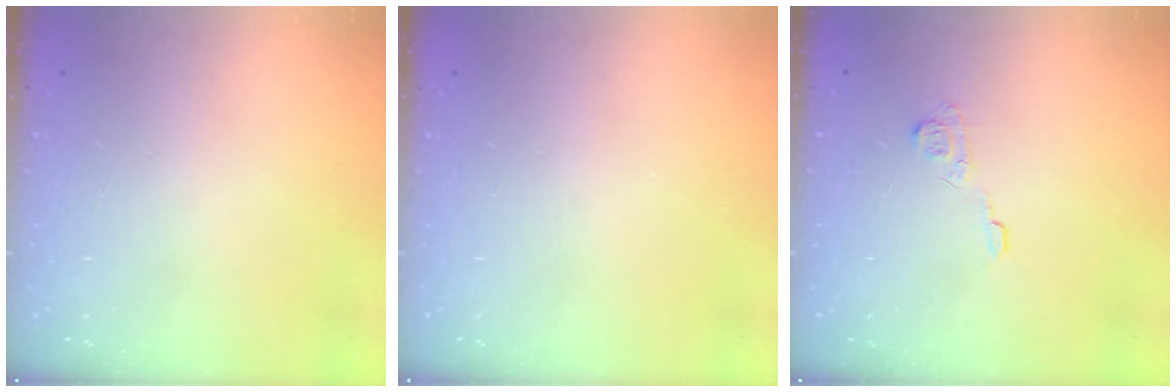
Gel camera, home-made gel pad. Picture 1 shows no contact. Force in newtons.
{"total": 0.0}
{"total": 6.2, "press": 6.2, "slide": 0.5}